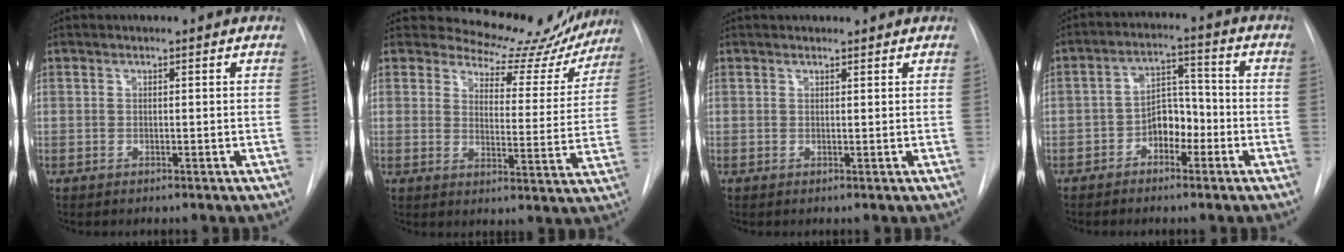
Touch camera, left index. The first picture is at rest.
{"total": 13.4, "force": [12.0, 5.4, 2.3], "torque": [-0.005, -0.030, 0.125]}
{"total": 2.2, "force": [2.1, 0.7, 0.6], "torque": [-0.007, 0.017, 0.025]}
{"total": 5.7, "force": [-2.9, 3.3, 3.7], "torque": [-0.062, 0.015, -0.054]}